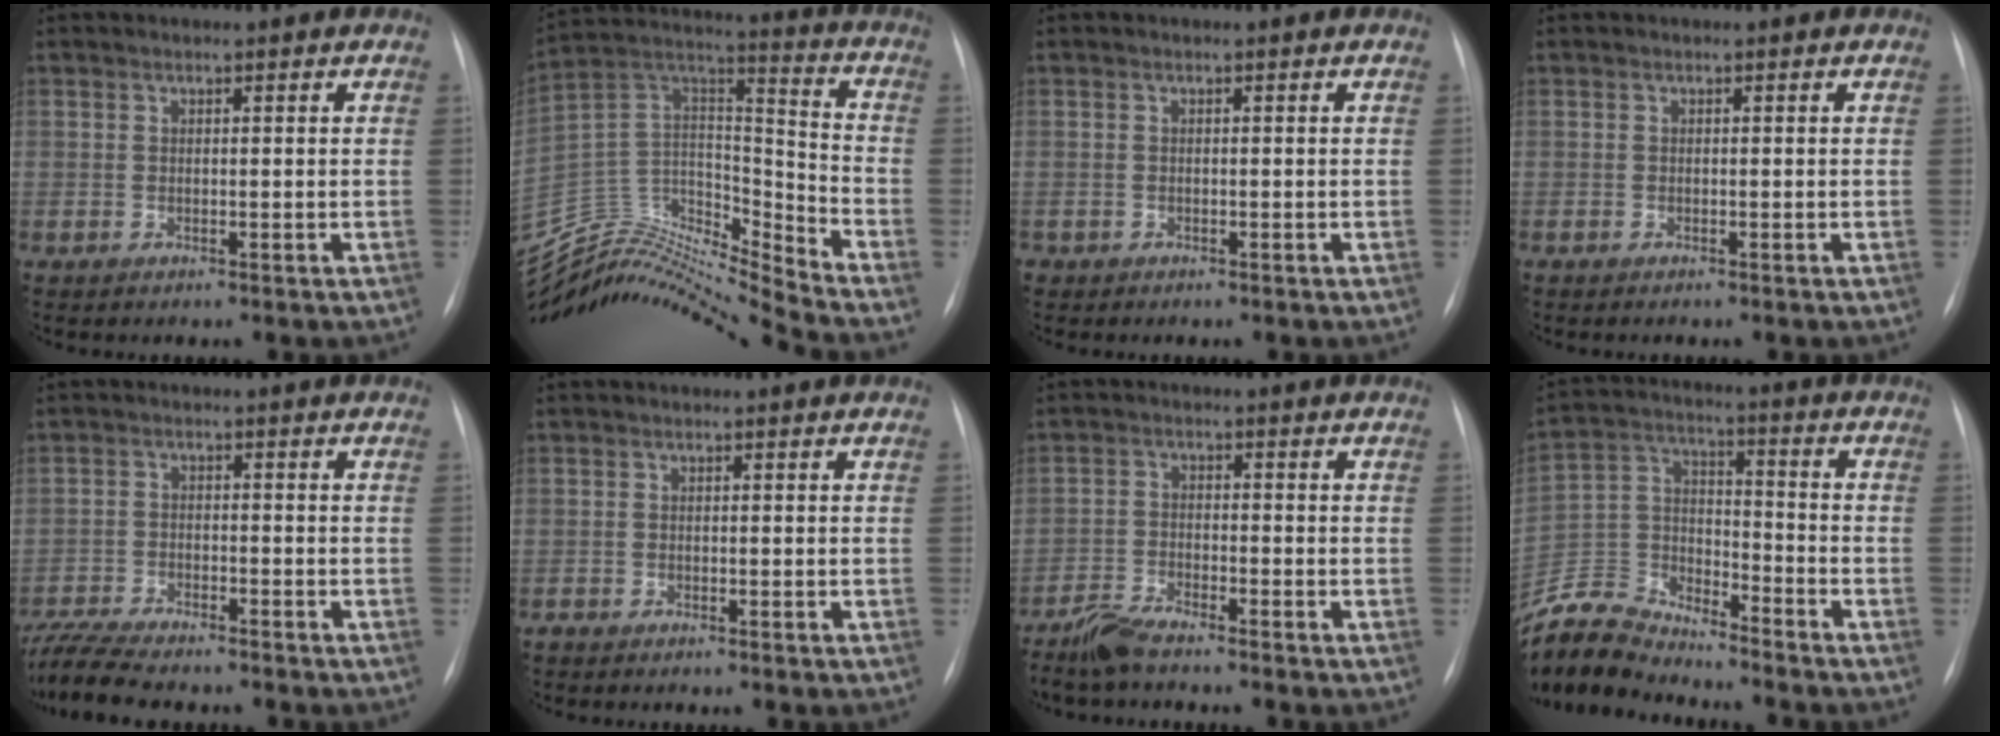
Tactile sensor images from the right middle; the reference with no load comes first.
{"total": 23.8, "force": [-23.0, 0.4, 6.3], "torque": [-0.132, 0.028, -0.395]}
{"total": 0.5, "force": [-0.3, 0.4, 0.0], "torque": [-0.003, 0.003, -0.006]}
{"total": 0.0}
{"total": 11.1, "force": [-9.8, 1.8, 4.8], "torque": [-0.089, -0.012, -0.159]}
{"total": 1.0, "force": [-0.9, 0.3, 0.3], "torque": [-0.005, -0.001, -0.013]}
{"total": 4.7, "force": [-4.3, 0.2, 1.8], "torque": [-0.044, -0.018, -0.088]}
{"total": 11.9, "force": [-11.6, 1.7, 1.9], "torque": [-0.043, 0.017, -0.229]}